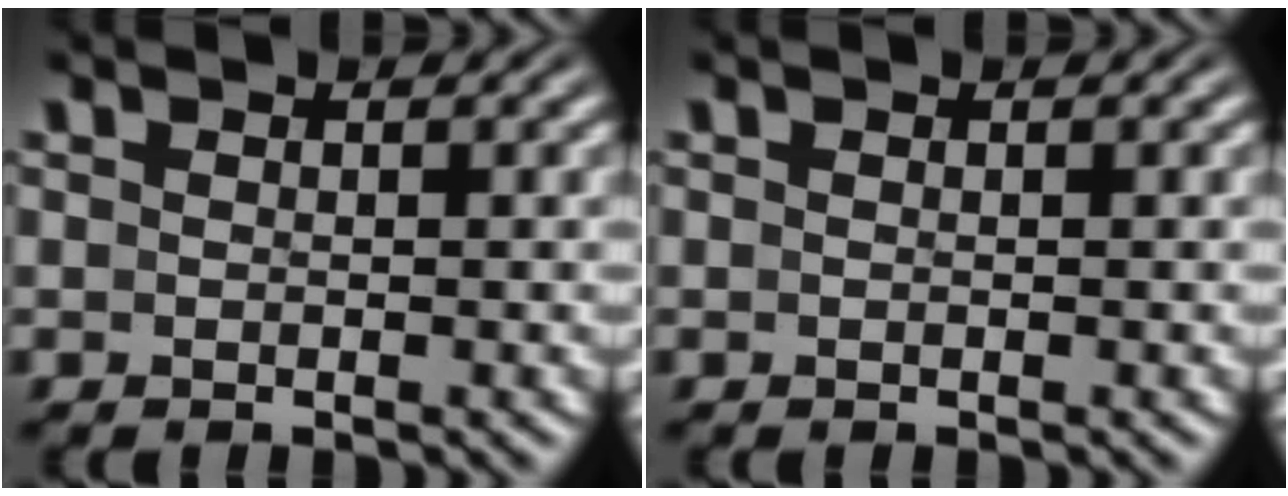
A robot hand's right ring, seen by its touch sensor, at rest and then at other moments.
{"total": 0.0}